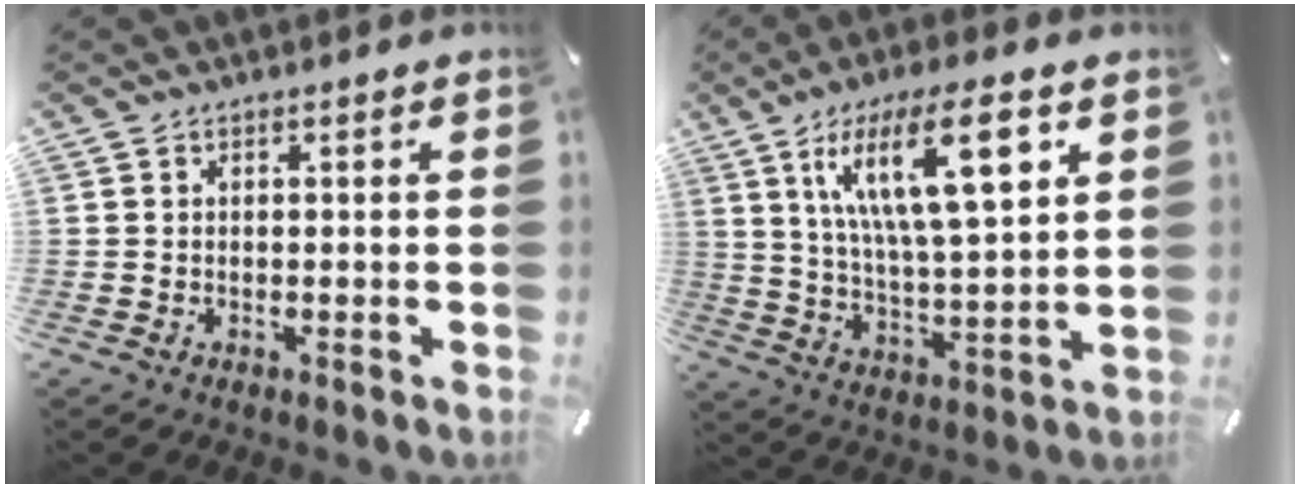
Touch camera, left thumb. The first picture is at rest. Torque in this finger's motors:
{"motor_torque": [2.49, 2.52, 1.42, -1.35, 0.26]}